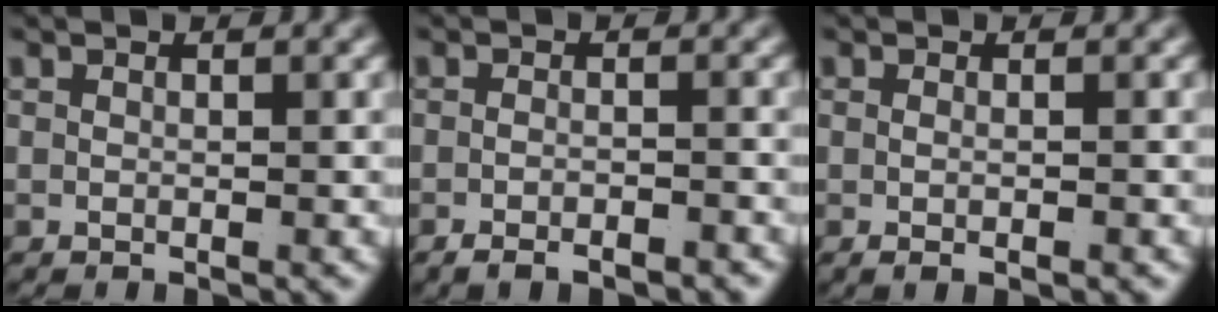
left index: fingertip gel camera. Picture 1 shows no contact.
{"total": 2.8, "force": [-2.7, 0.4, 0.8], "torque": [-0.011, -0.008, -0.041]}
{"total": 1.3, "force": [-0.8, -0.3, 1.0], "torque": [-0.018, -0.007, -0.007]}